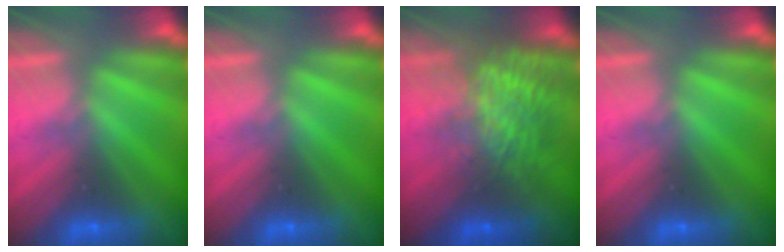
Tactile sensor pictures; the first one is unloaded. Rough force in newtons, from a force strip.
{"total": 0.0}
{"total": 7.0}
{"total": 0.0}